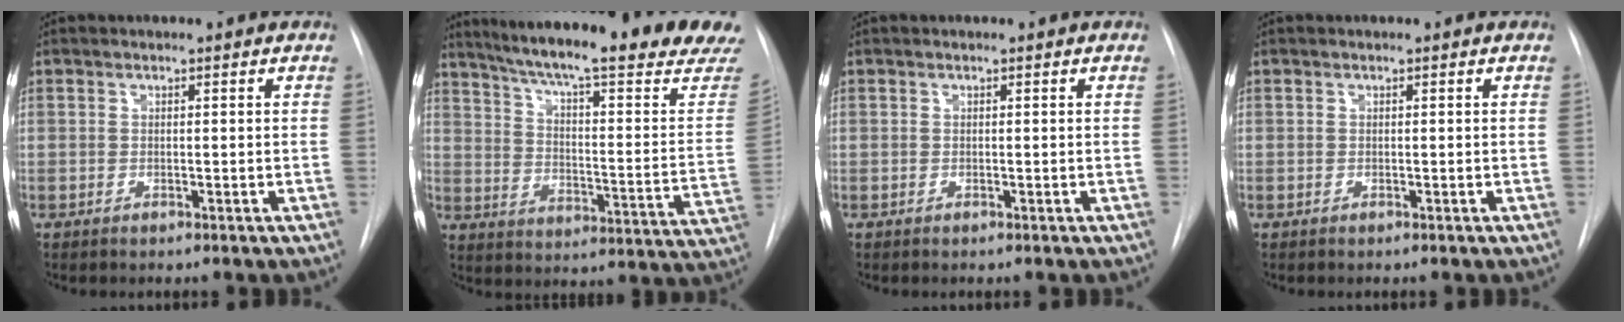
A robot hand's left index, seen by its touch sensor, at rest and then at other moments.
{"total": 30.2, "force": [25.7, 1.8, 15.7], "torque": [-0.231, -0.096, 0.328]}
{"total": 0.0}
{"total": 0.0}